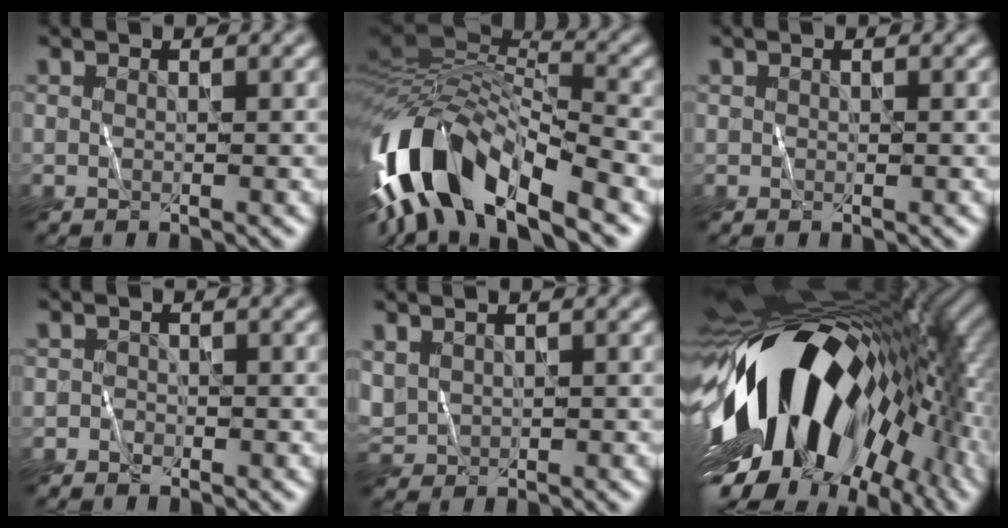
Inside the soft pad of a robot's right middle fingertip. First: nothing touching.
{"total": 13.4, "force": [-6.1, 5.9, 10.4], "torque": [-0.207, 0.022, -0.109]}
{"total": 0.0}
{"total": 0.8, "force": [-0.6, 0.5, -0.3], "torque": [0.009, 0.004, -0.011]}
{"total": 1.9, "force": [0.7, 1.7, 0.6], "torque": [-0.016, -0.002, 0.017]}
{"total": 18.7, "force": [-1.6, 10.7, 15.3], "torque": [-0.252, -0.005, -0.054]}